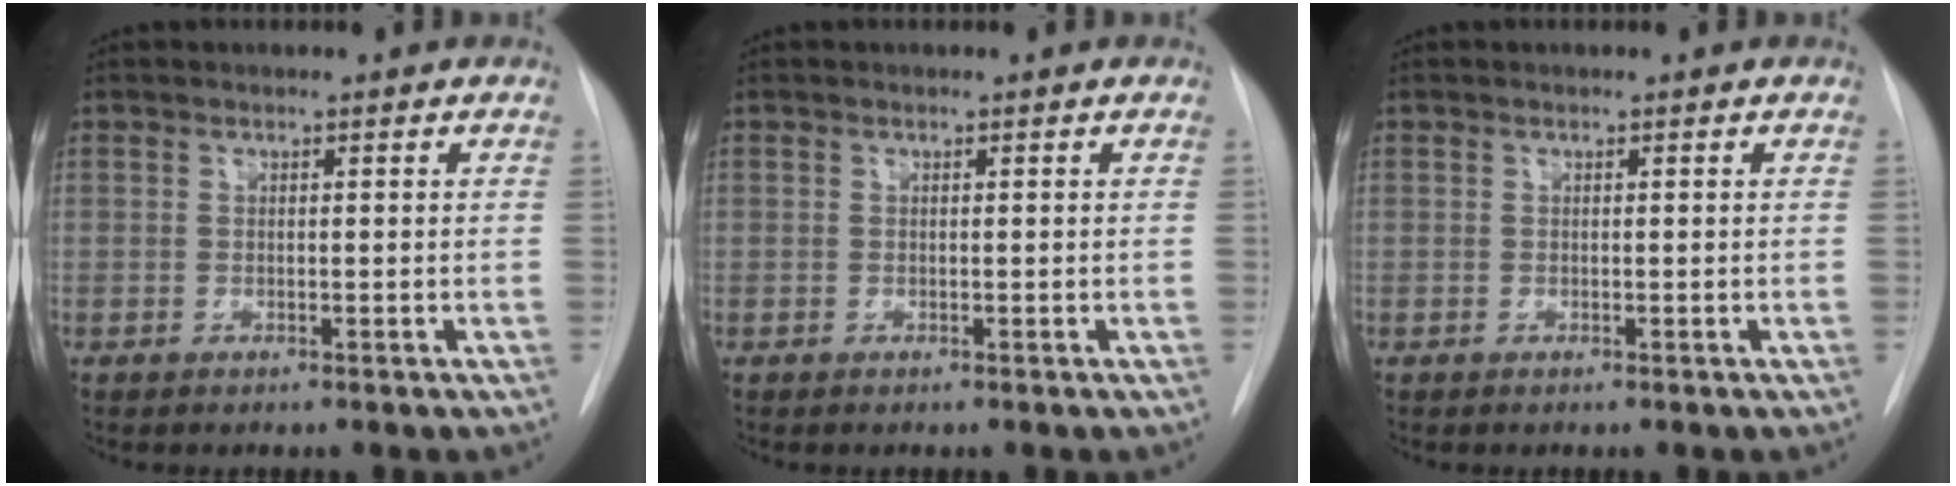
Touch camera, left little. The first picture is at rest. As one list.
[{"total": 0.0}, {"total": 0.0}]